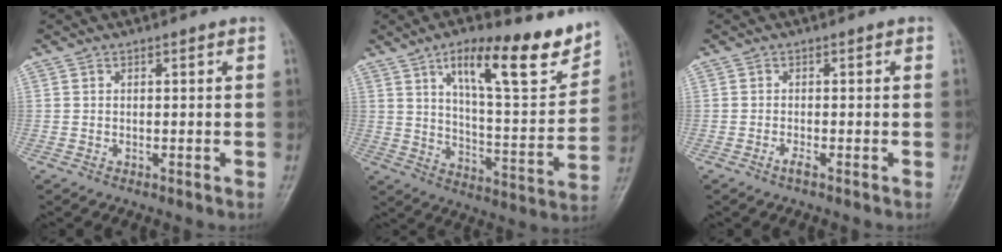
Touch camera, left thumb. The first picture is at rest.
{"total": 18.8, "force": [11.8, 5.4, 13.7], "torque": [-0.165, -0.063, 0.189]}
{"total": 1.2, "force": [-0.7, 0.1, 1.0], "torque": [-0.022, 0.001, -0.015]}